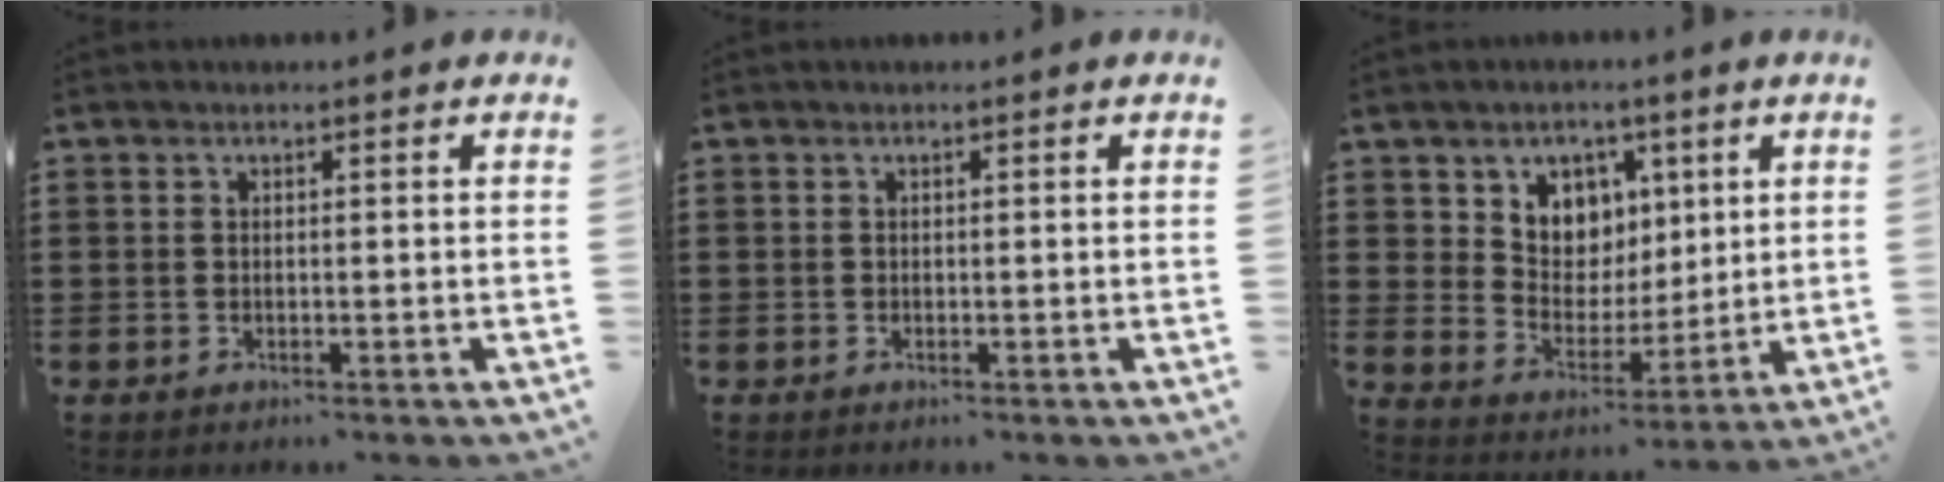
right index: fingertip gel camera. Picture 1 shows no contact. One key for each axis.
{"total": 0.0}
{"total": 6.4, "fx": 3.4, "fy": 5.4, "fz": 0.4, "tx": -0.035, "ty": -0.024, "tz": 0.060}